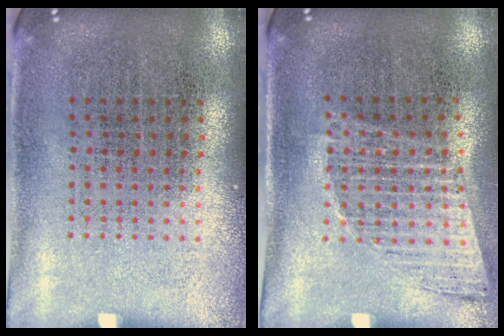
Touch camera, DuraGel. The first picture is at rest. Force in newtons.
{"total": 1.0, "press": 1.0, "slide": 0.4}